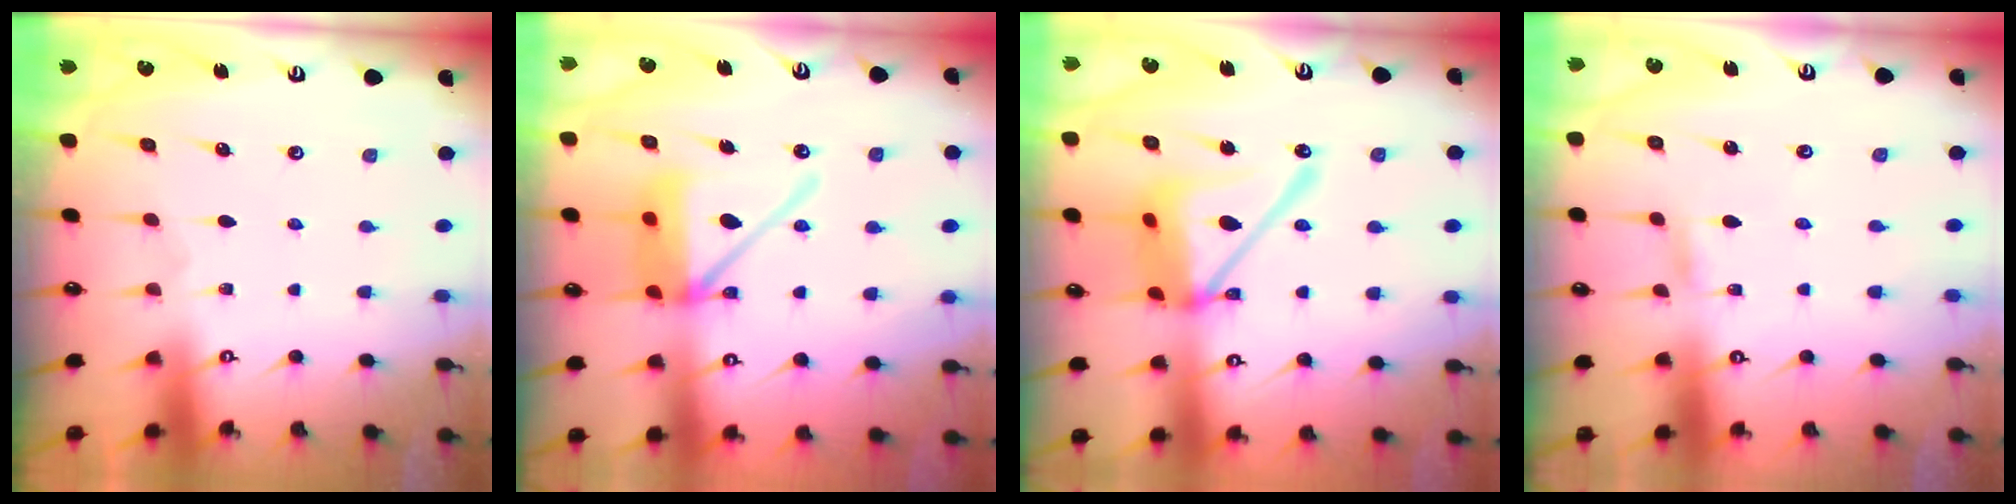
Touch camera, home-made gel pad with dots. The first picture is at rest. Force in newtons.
{"total": 14.7, "press": 14.6, "slide": 2.0}
{"total": 18.7, "press": 18.6, "slide": 1.9}
{"total": 1.9, "press": 1.9, "slide": 0.1}